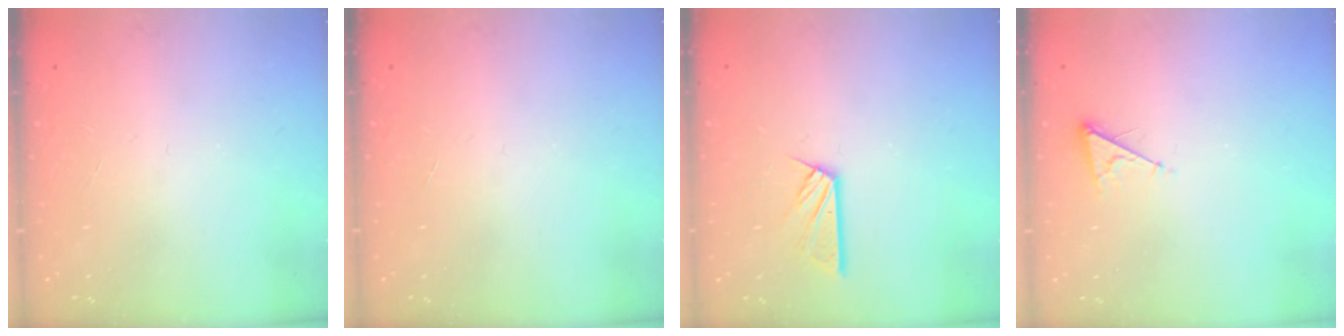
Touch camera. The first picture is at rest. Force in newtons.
{"total": 0.0}
{"total": 8.1, "press": 8.1, "slide": 0.6}
{"total": 4.3, "press": 4.2, "slide": 0.5}